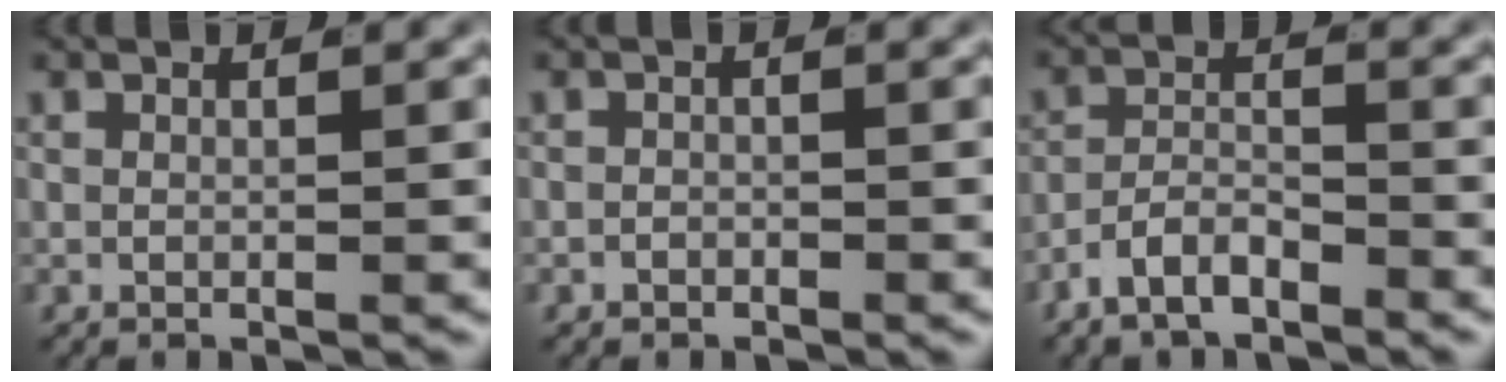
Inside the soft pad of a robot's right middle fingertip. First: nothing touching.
{"total": 0.6, "force": [-0.6, 0.3, 0.0], "torque": [0.003, -0.001, -0.008]}
{"total": 3.9, "force": [-3.1, 1.7, 1.7], "torque": [-0.024, 0.000, -0.063]}